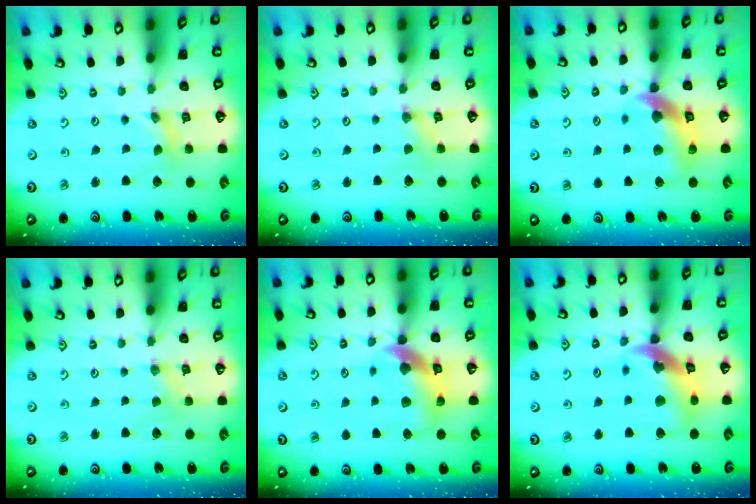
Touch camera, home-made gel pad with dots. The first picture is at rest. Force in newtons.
{"total": 2.0, "press": 2.0, "slide": 0.3}
{"total": 10.7, "press": 10.6, "slide": 1.5}
{"total": 1.9, "press": 1.8, "slide": 0.3}
{"total": 10.7, "press": 10.6, "slide": 1.5}
{"total": 14.2, "press": 14.1, "slide": 1.6}